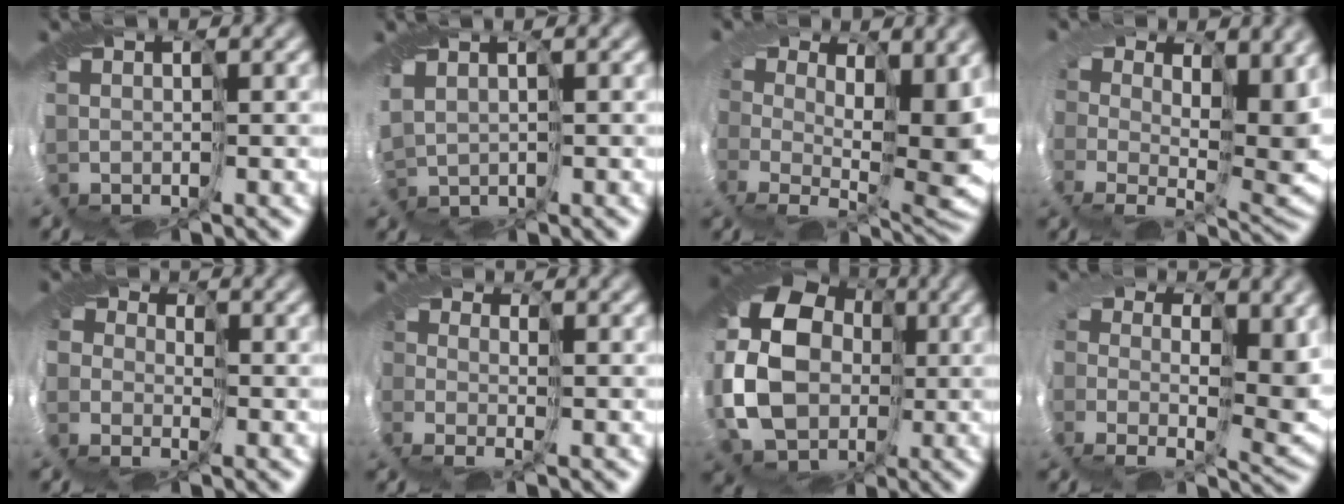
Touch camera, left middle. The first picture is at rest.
{"total": 1.3, "force": [-0.6, 0.7, 0.9], "torque": [-0.015, -0.011, -0.015]}
{"total": 5.6, "force": [0.9, 2.4, 5.0], "torque": [-0.059, -0.033, 0.010]}
{"total": 6.6, "force": [2.3, 3.6, 5.0], "torque": [-0.059, -0.040, 0.042]}
{"total": 4.1, "force": [-0.6, 3.8, 1.3], "torque": [-0.010, -0.009, -0.036]}
{"total": 1.5, "force": [-1.4, -0.2, -0.3], "torque": [0.025, -0.024, -0.035]}
{"total": 12.7, "force": [-1.8, 9.5, 8.2], "torque": [-0.155, -0.016, -0.050]}
{"total": 8.0, "force": [-0.4, 4.7, 6.4], "torque": [-0.083, -0.034, -0.012]}